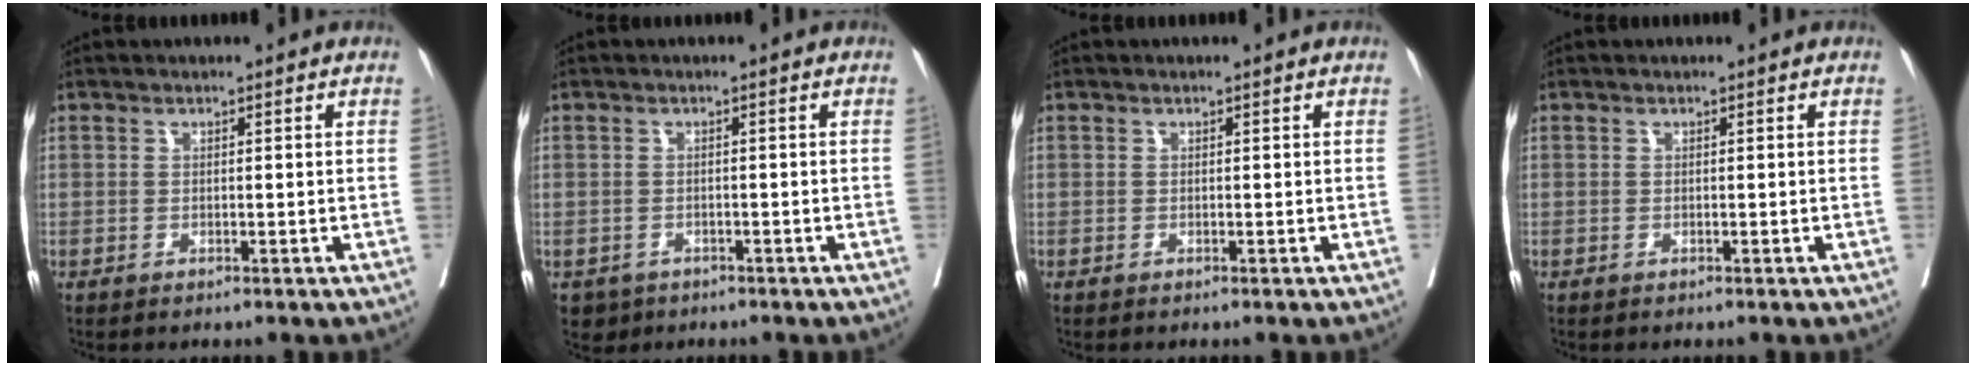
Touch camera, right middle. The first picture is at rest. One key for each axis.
{"total": 2.9, "fx": -1.8, "fy": 2.2, "fz": 0.3, "tx": -0.003, "ty": 0.003, "tz": -0.030}
{"total": 0.0}
{"total": 0.0}